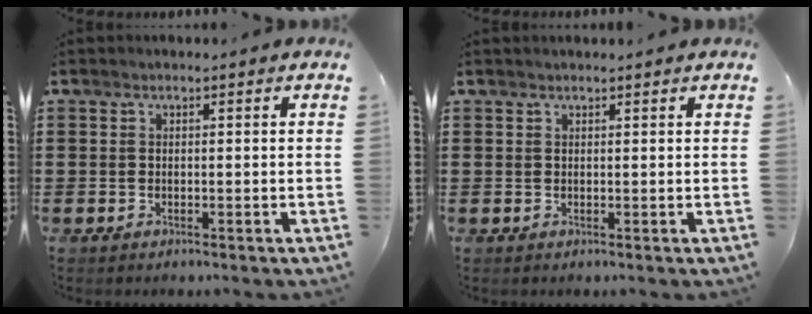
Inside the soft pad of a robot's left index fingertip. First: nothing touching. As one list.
[{"total": 0.7, "force": [0.7, 0.0, 0.2], "torque": [-0.006, -0.002, 0.014]}]